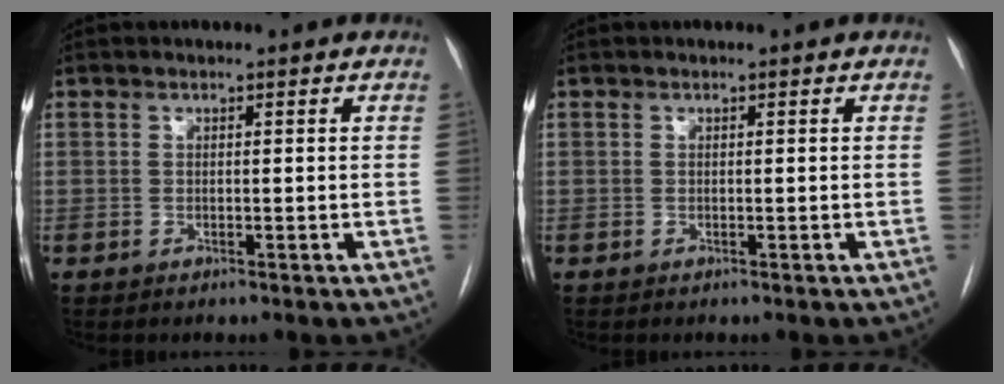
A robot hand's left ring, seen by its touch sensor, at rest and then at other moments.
{"total": 0.0}